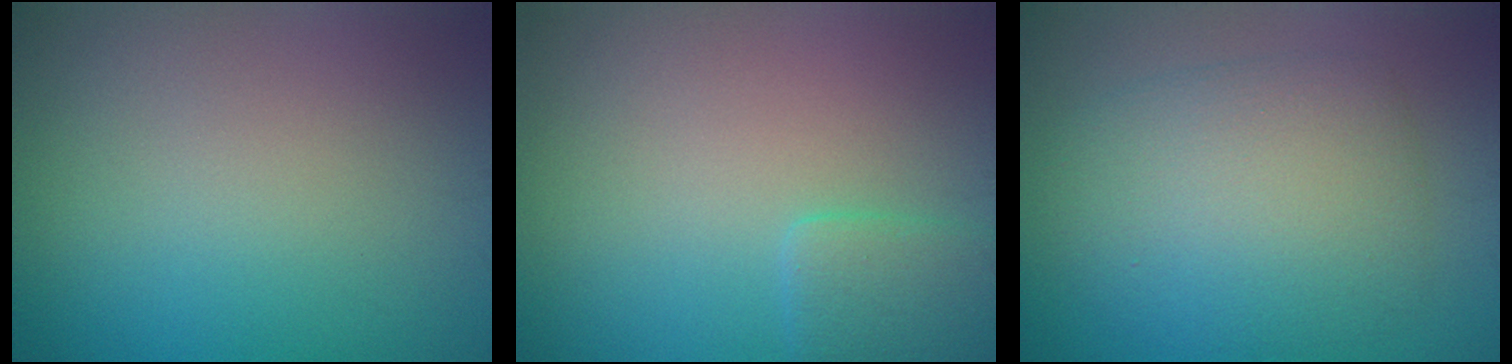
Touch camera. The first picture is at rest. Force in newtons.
{"total": 2.6, "press": 2.6, "slide": 0.1}
{"total": 6.1, "press": 6.1, "slide": 0.1}